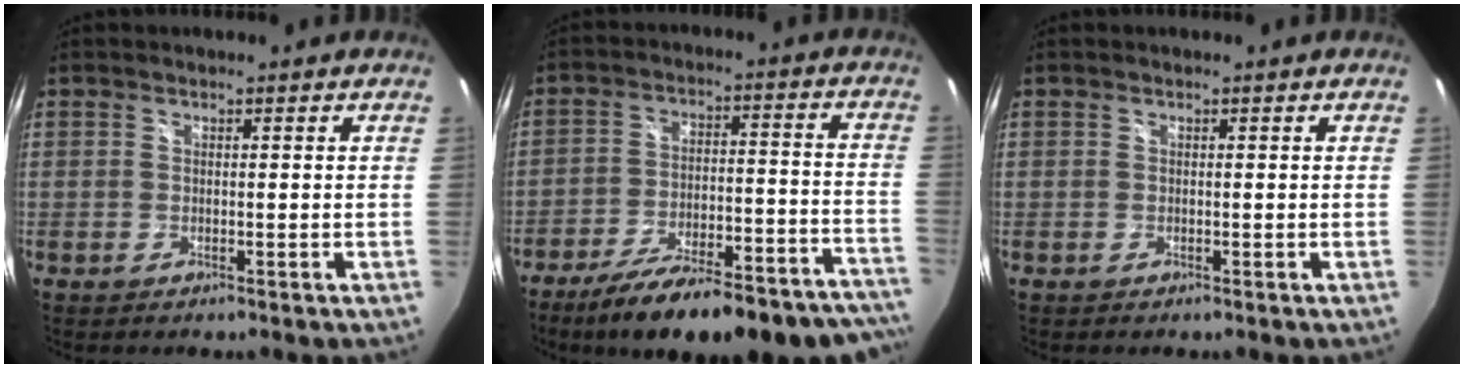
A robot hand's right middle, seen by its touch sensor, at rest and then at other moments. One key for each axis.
{"total": 28.6, "fx": -24.2, "fy": 6.6, "fz": 13.7, "tx": -0.199, "ty": -0.019, "tz": -0.321}
{"total": 0.0}